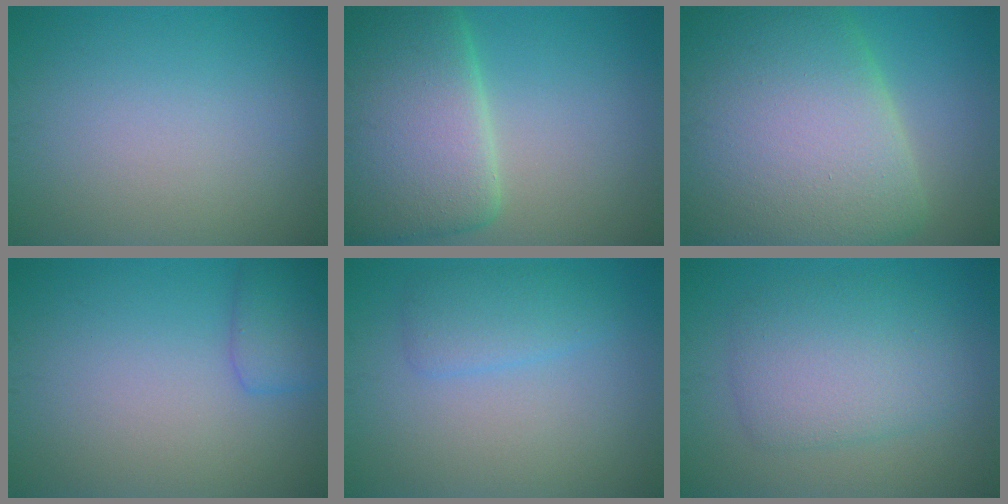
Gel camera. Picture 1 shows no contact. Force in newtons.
{"total": 11.5, "press": 11.5, "slide": 0.4}
{"total": 17.0, "press": 17.0, "slide": 0.7}
{"total": 2.4, "press": 2.4, "slide": 0.1}
{"total": 2.5, "press": 2.5, "slide": 0.1}
{"total": 5.0, "press": 5.0, "slide": 0.2}